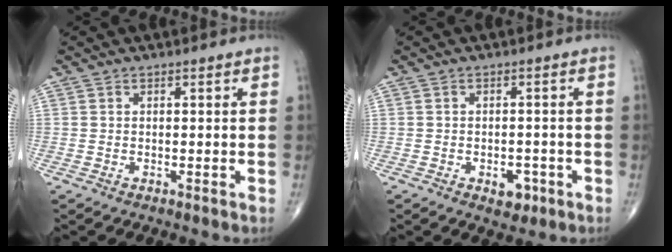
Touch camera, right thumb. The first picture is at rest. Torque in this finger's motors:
{"motor_torque": [0.63, 0.30, 0.16, -0.41, 0.04]}